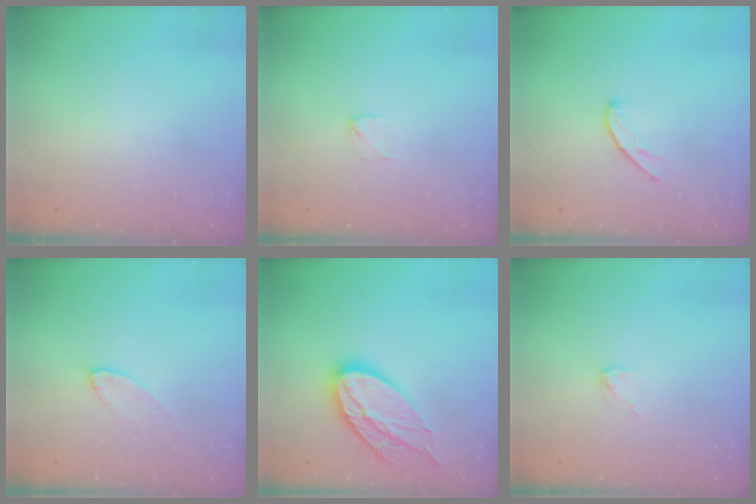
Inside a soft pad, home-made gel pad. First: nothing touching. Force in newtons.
{"total": 2.5, "press": 2.5, "slide": 0.1}
{"total": 6.2, "press": 6.2, "slide": 0.6}
{"total": 4.3, "press": 4.3, "slide": 0.3}
{"total": 17.7, "press": 17.6, "slide": 1.5}
{"total": 3.0, "press": 2.9, "slide": 0.3}